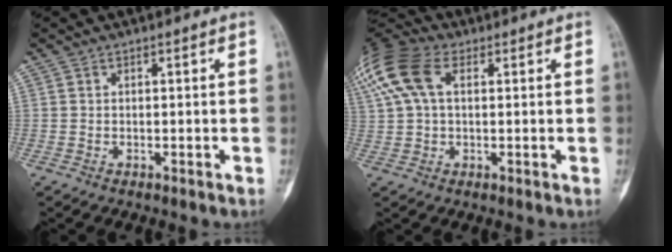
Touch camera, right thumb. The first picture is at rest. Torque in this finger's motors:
{"motor_torque": [-0.17, 2.19, 0.88, -0.11, 0.15]}